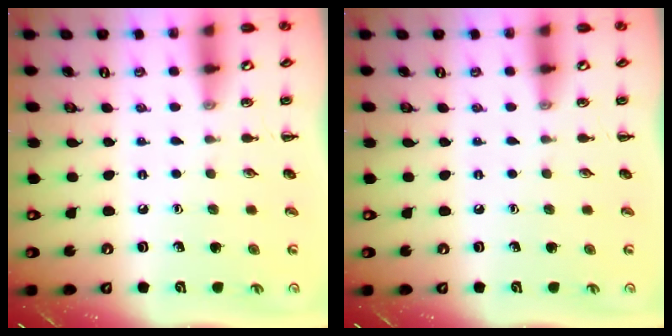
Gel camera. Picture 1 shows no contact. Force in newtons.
{"total": 0.0}